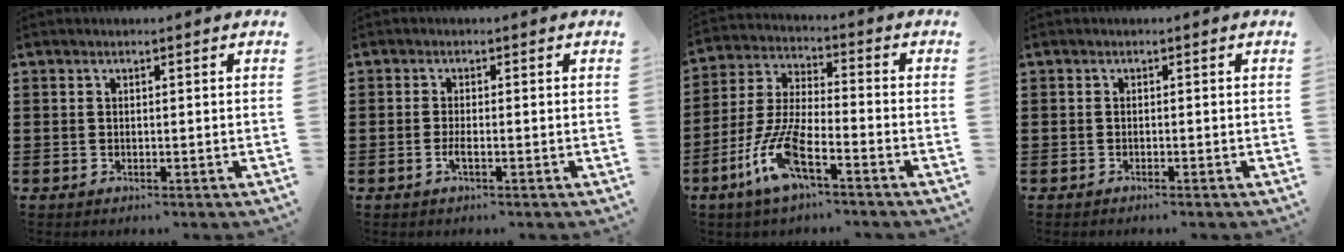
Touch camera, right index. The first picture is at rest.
{"total": 1.8, "force": [-0.7, 0.0, 1.7], "torque": [-0.037, -0.008, -0.014]}
{"total": 9.6, "force": [-5.6, 1.9, 7.5], "torque": [-0.192, -0.020, -0.113]}
{"total": 0.5, "force": [-0.5, -0.1, 0.1], "torque": [-0.003, -0.003, -0.009]}